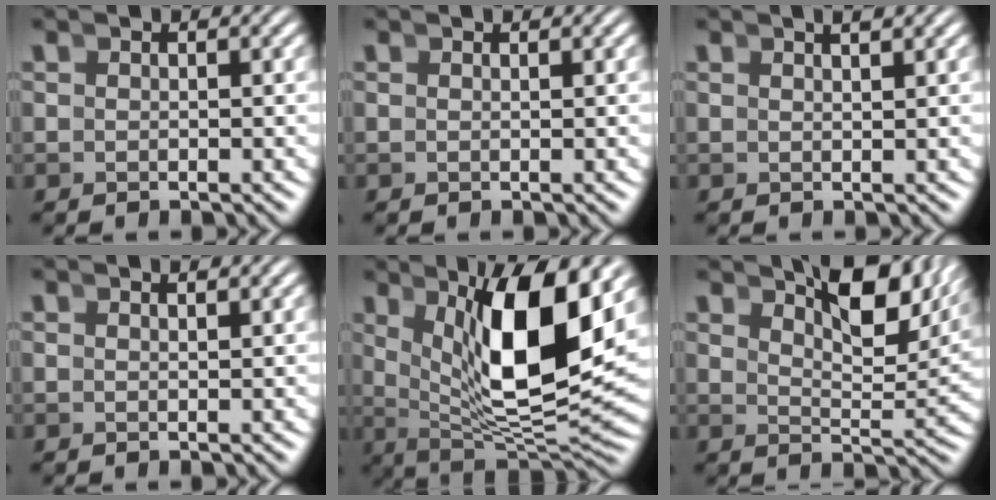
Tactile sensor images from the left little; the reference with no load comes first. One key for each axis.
{"total": 0.5, "fx": 0.2, "fy": -0.5, "fz": 0.0, "tx": 0.005, "ty": 0.002, "tz": 0.004}
{"total": 1.7, "fx": 1.1, "fy": -1.1, "fz": 0.6, "tx": 0.003, "ty": 0.005, "tz": 0.019}
{"total": 1.1, "fx": 0.5, "fy": -1.0, "fz": 0.1, "tx": 0.010, "ty": 0.002, "tz": 0.011}
{"total": 13.0, "fx": 2.8, "fy": 5.1, "fz": 11.6, "tx": -0.172, "ty": -0.008, "tz": 0.056}
{"total": 7.2, "fx": 5.0, "fy": 1.0, "fz": 5.0, "tx": -0.057, "ty": 0.006, "tz": 0.075}